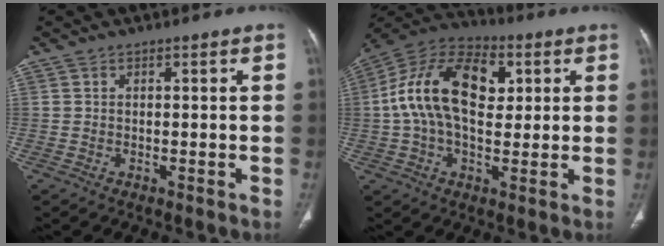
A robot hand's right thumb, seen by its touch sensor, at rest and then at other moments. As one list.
[{"total": 18.4, "force": [3.5, 10.8, 14.4], "torque": [-0.249, 0.020, 0.051]}]